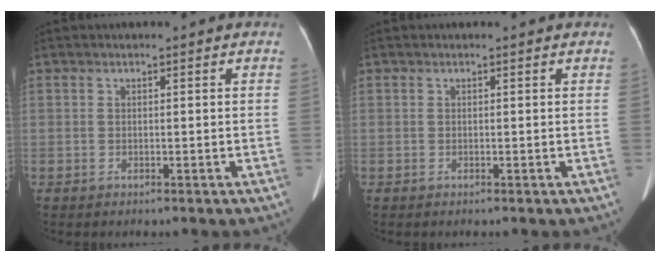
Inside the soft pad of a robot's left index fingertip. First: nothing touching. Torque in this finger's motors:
{"motor_torque": [0.16, 0.08, 0.03, 0.02]}